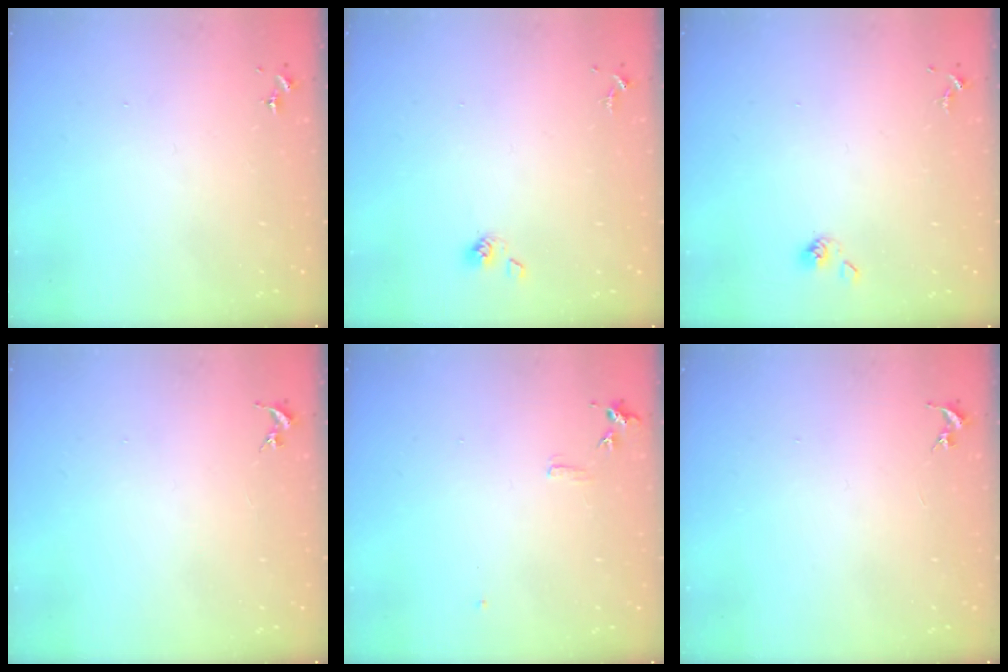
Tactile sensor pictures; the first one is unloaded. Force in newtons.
{"total": 4.4, "press": 3.7, "slide": 2.4}
{"total": 3.6, "press": 3.4, "slide": 1.2}
{"total": 0.0}
{"total": 5.6, "press": 5.5, "slide": 0.7}
{"total": 0.0}